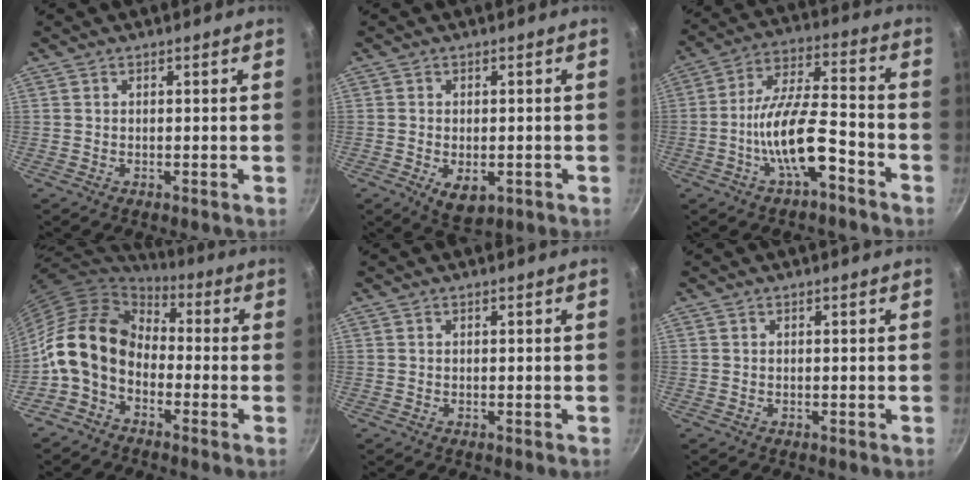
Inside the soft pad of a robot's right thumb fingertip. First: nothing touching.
{"total": 5.7, "force": [-1.6, 3.4, 4.3], "torque": [-0.056, -0.005, -0.015]}
{"total": 13.3, "force": [-6.1, 4.4, 11.0], "torque": [-0.188, 0.046, -0.114]}
{"total": 14.1, "force": [-2.2, 10.2, 9.5], "torque": [-0.152, 0.040, -0.062]}
{"total": 0.0}
{"total": 0.0}